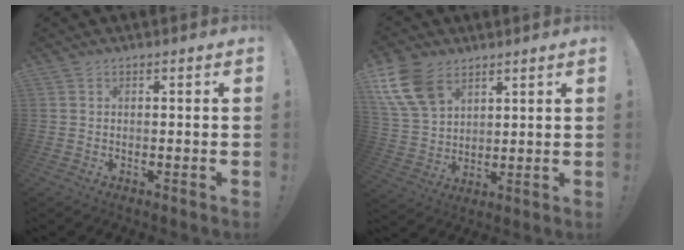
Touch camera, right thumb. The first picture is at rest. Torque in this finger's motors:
{"motor_torque": [0.12, 0.51, 1.03, 0.76, 0.02]}